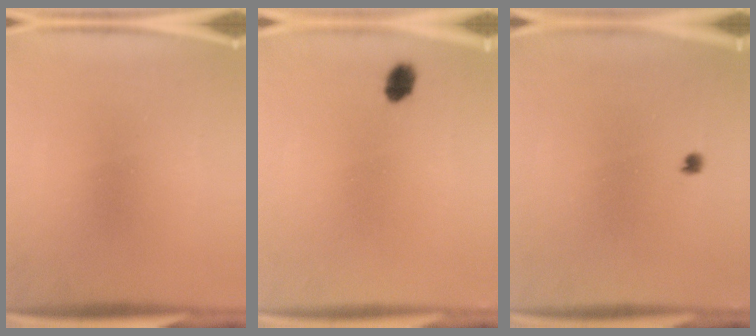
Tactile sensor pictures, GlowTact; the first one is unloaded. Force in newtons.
{"total": 2.9}
{"total": 1.0}